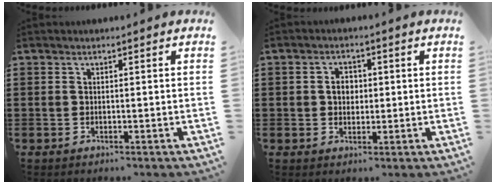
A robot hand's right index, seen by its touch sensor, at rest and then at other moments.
{"total": 2.8, "force": [0.2, 2.1, 1.7], "torque": [-0.040, 0.010, 0.001]}